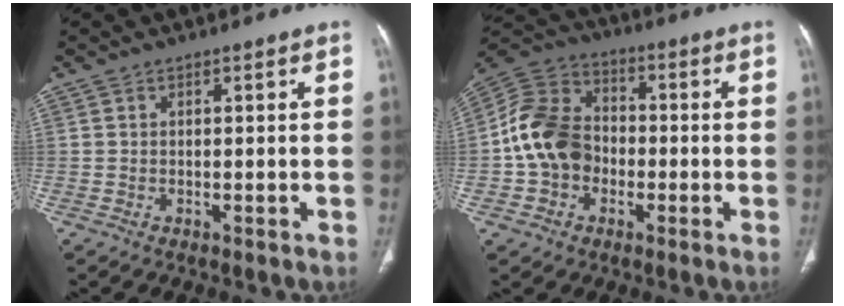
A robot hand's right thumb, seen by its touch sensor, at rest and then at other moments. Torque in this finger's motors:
{"motor_torque": [-0.23, 1.09, 0.20, -0.05, 0.16]}